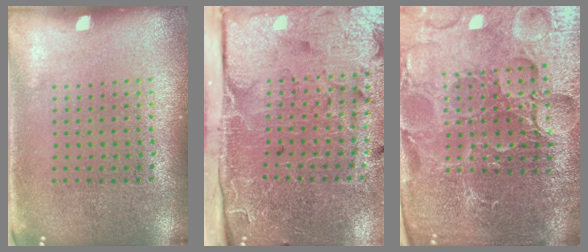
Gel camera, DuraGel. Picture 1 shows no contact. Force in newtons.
{"total": 5.0, "press": 3.9, "slide": 3.1}
{"total": 5.3, "press": 5.0, "slide": 1.6}